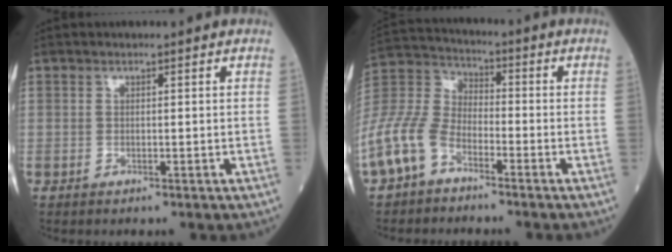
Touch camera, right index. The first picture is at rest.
{"total": 14.5, "force": [-8.4, 8.5, 8.2], "torque": [-0.215, 0.016, -0.174]}